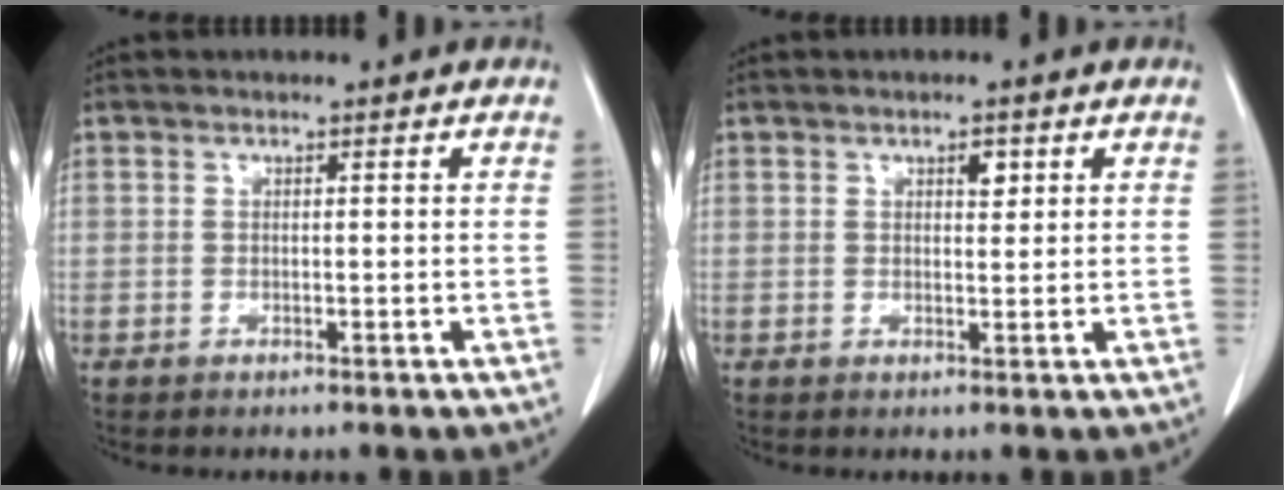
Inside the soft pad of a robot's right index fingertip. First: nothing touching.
{"total": 1.8, "force": [0.9, 0.8, 1.4], "torque": [-0.018, -0.002, 0.012]}